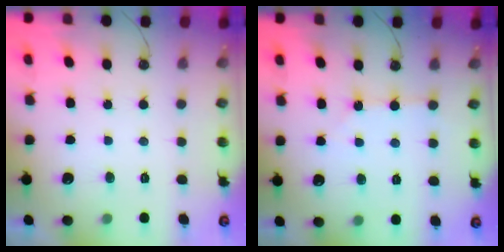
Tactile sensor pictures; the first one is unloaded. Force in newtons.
{"total": 2.4, "press": 2.3, "slide": 0.4}